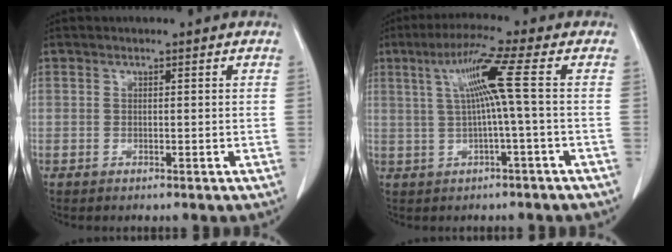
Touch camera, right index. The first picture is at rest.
{"total": 7.2, "force": [1.0, -1.4, 7.0], "torque": [-0.132, 0.021, 0.027]}